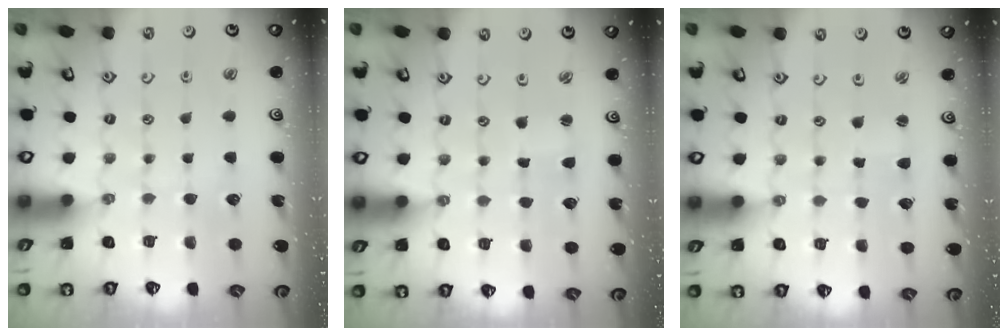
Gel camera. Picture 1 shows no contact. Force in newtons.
{"total": 1.9, "press": 1.8, "slide": 0.3}
{"total": 1.9, "press": 1.9, "slide": 0.2}